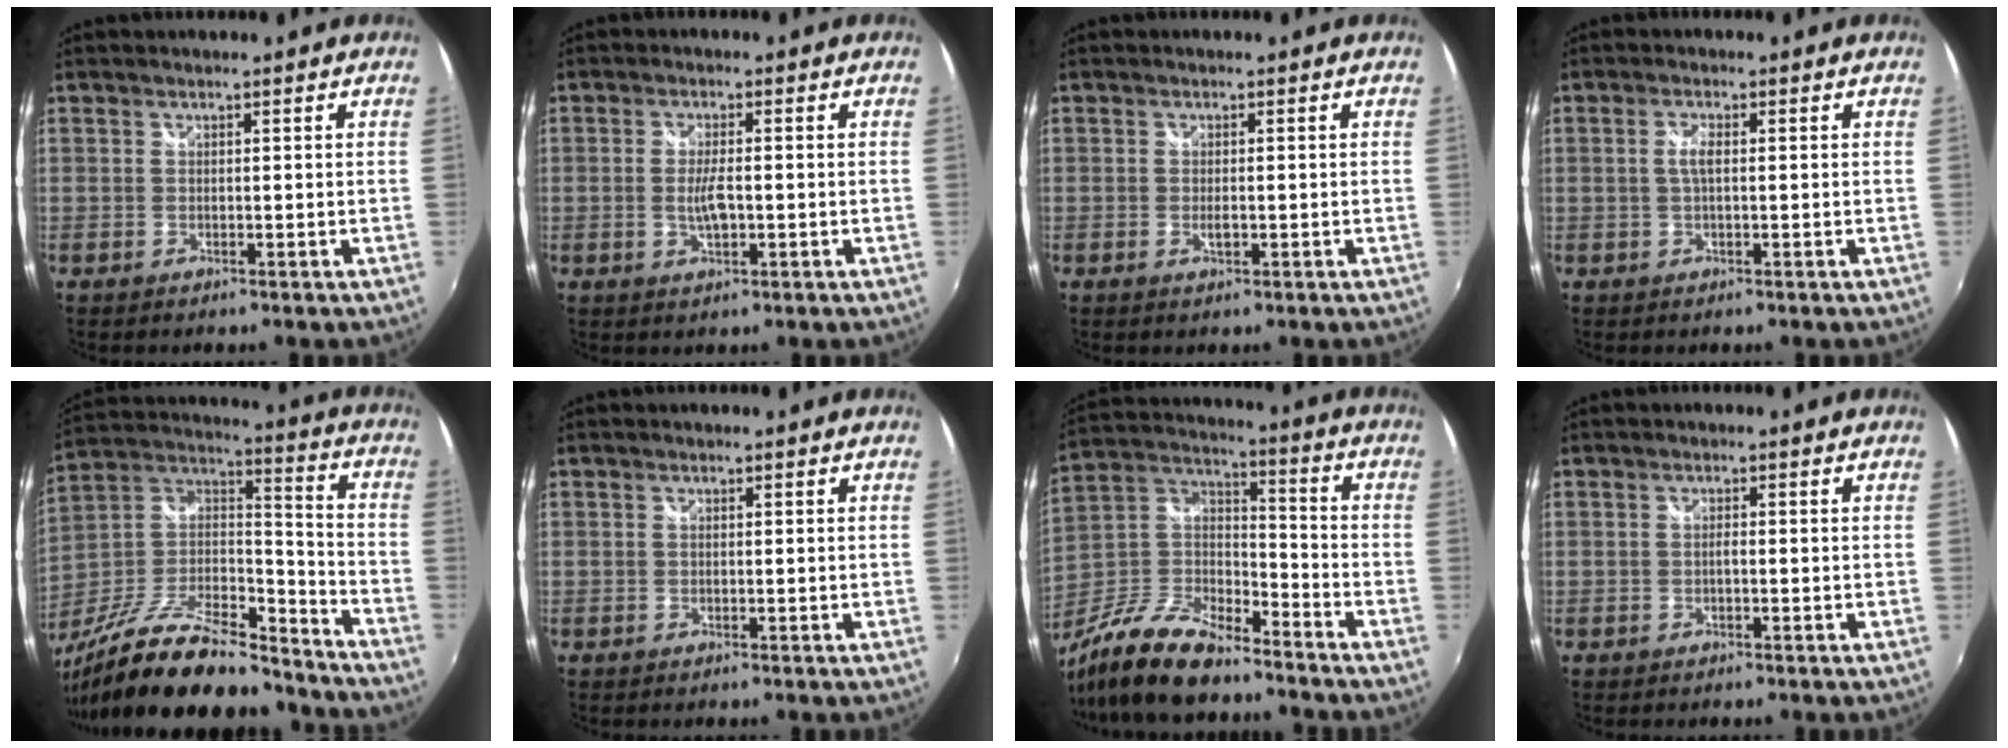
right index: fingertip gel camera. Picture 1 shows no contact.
{"total": 3.7, "force": [-0.6, 1.1, 3.5], "torque": [-0.068, -0.004, -0.011]}
{"total": 1.3, "force": [-0.4, 0.6, 1.1], "torque": [-0.021, -0.002, -0.007]}
{"total": 2.2, "force": [0.1, 0.6, 2.1], "torque": [-0.043, 0.001, -0.001]}
{"total": 27.5, "force": [-21.0, 9.2, 15.2], "torque": [-0.283, -0.001, -0.337]}
{"total": 0.0}
{"total": 17.9, "force": [-13.3, 6.0, 10.4], "torque": [-0.232, -0.009, -0.249]}
{"total": 0.8, "force": [-0.3, 0.2, 0.7], "torque": [-0.014, 0.004, -0.005]}